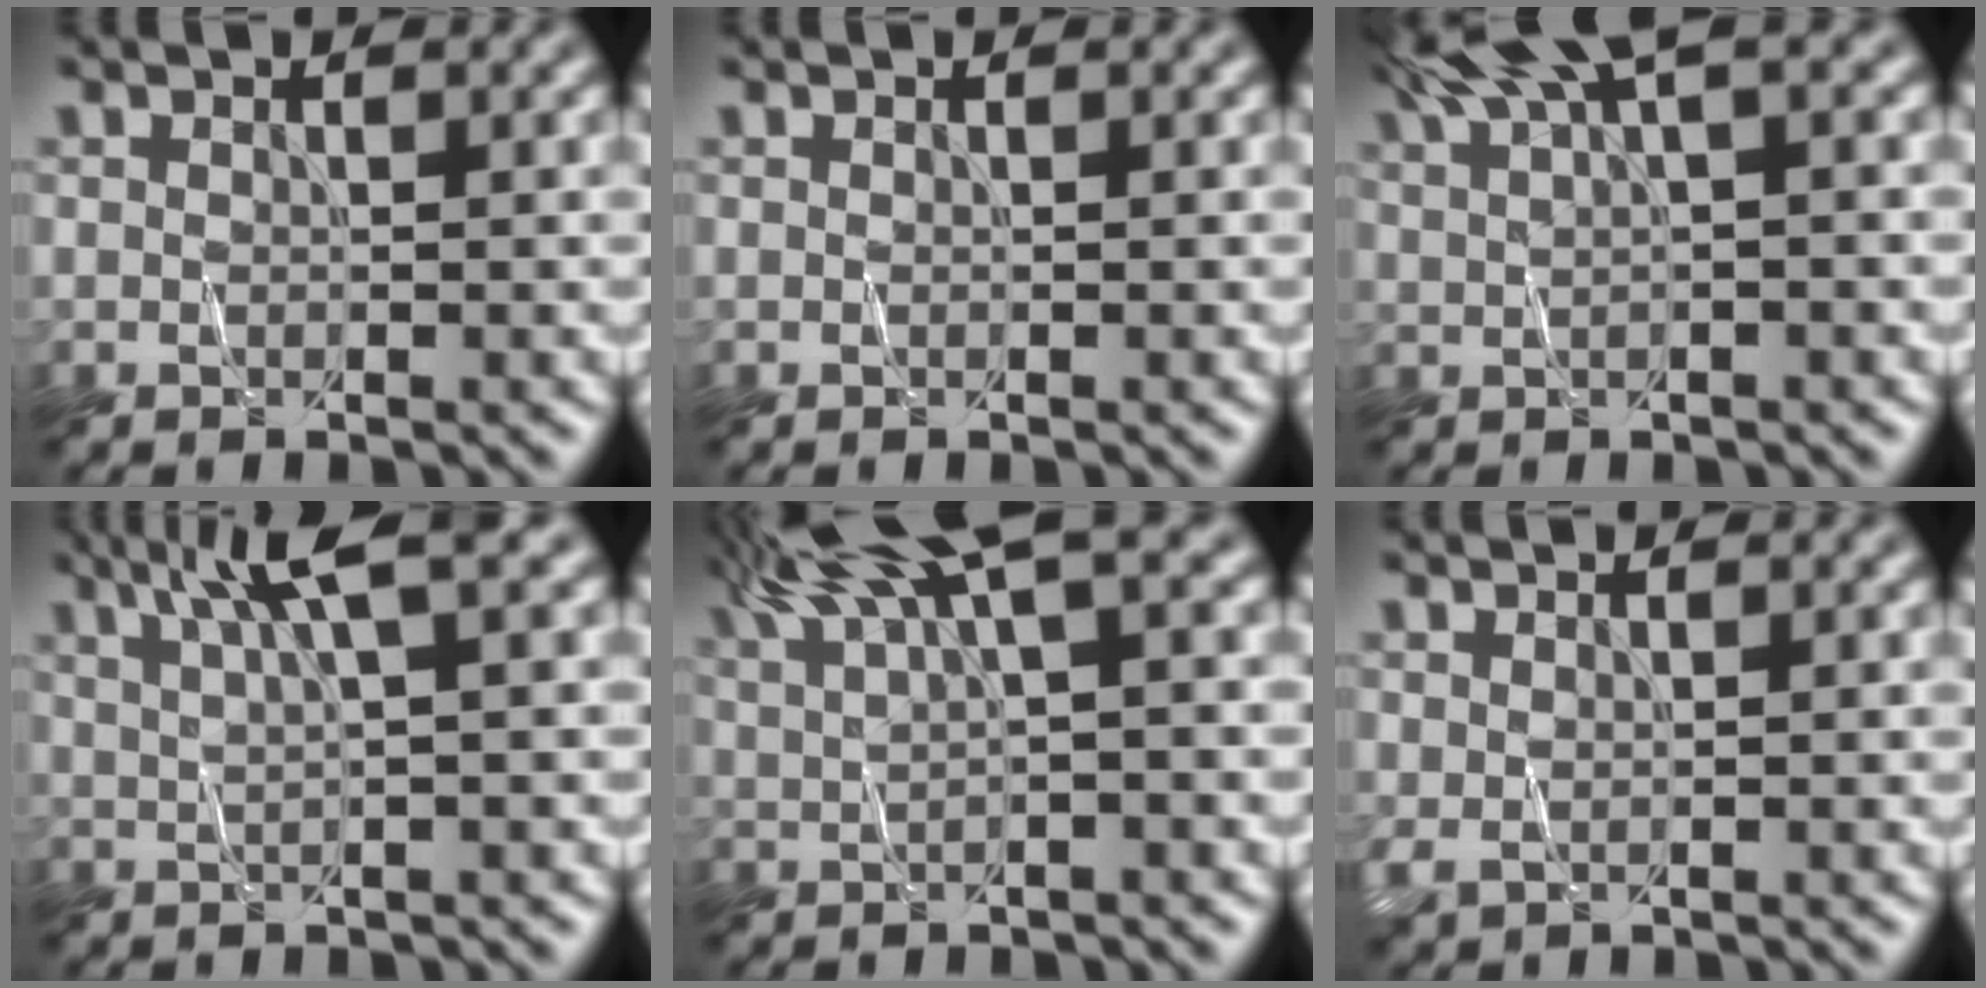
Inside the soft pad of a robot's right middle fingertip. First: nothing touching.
{"total": 0.0}
{"total": 6.5, "force": [4.1, 1.4, 4.8], "torque": [-0.071, 0.021, 0.065]}
{"total": 5.4, "force": [2.8, 0.8, 4.5], "torque": [-0.067, 0.011, 0.048]}
{"total": 8.9, "force": [5.3, 2.1, 6.8], "torque": [-0.102, 0.029, 0.086]}
{"total": 1.0, "force": [0.3, 0.6, 0.8], "torque": [-0.021, -0.001, 0.007]}